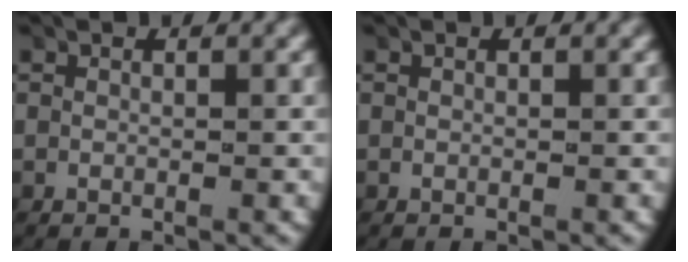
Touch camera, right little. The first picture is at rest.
{"total": 0.0}